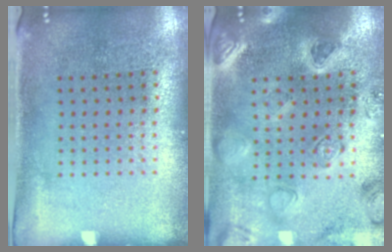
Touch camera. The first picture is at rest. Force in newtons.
{"total": 2.2, "press": 2.2, "slide": 0.2}